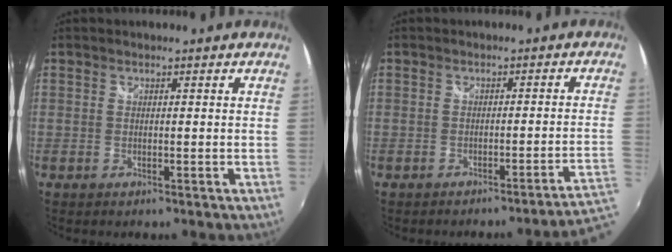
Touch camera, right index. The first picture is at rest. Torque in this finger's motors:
{"motor_torque": [-0.66, -0.63, -0.25, 0.00]}